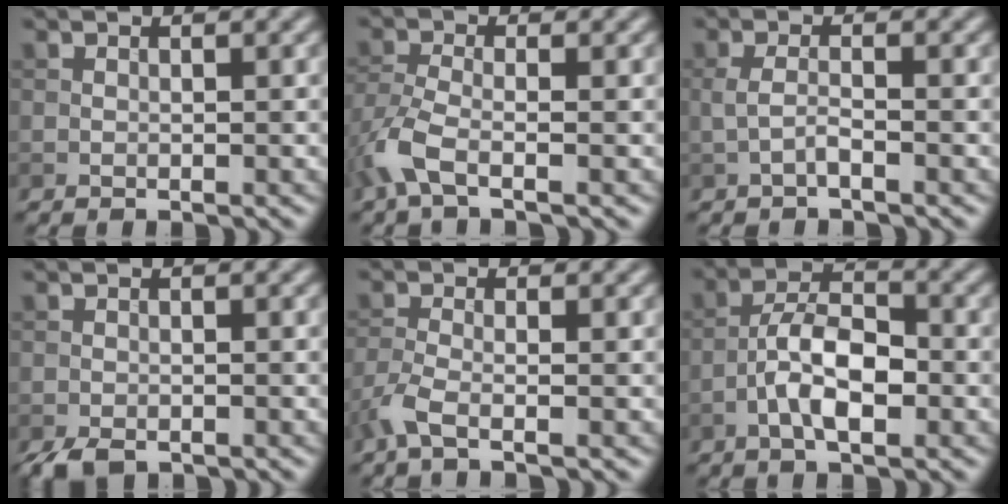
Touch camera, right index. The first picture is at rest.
{"total": 4.1, "force": [-2.2, 1.4, 3.2], "torque": [-0.085, -0.006, -0.059]}
{"total": 1.5, "force": [-0.6, 0.3, 1.4], "torque": [-0.031, 0.005, -0.017]}
{"total": 2.3, "force": [-1.8, 0.9, 1.1], "torque": [-0.023, -0.006, -0.033]}
{"total": 2.7, "force": [-1.6, 0.6, 2.0], "torque": [-0.054, -0.009, -0.044]}
{"total": 5.3, "force": [-1.9, 2.1, 4.5], "torque": [-0.077, 0.013, -0.041]}